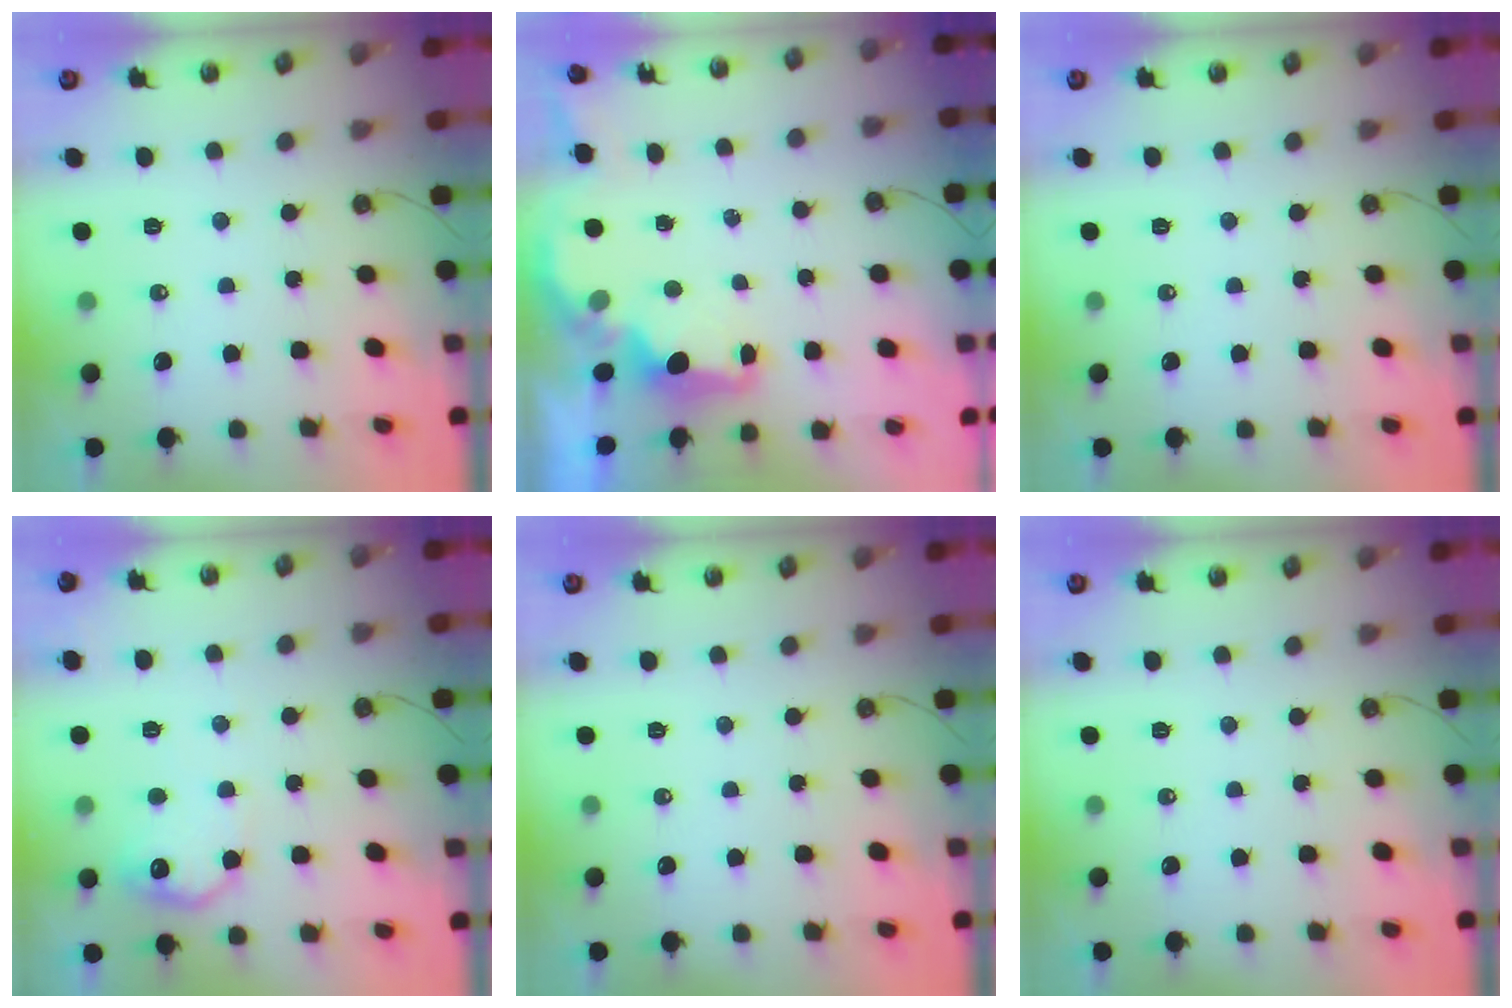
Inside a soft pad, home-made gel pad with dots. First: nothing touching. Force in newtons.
{"total": 3.0, "press": 2.9, "slide": 0.5}
{"total": 0.0}
{"total": 11.2, "press": 11.2, "slide": 0.4}
{"total": 0.0}
{"total": 0.0}